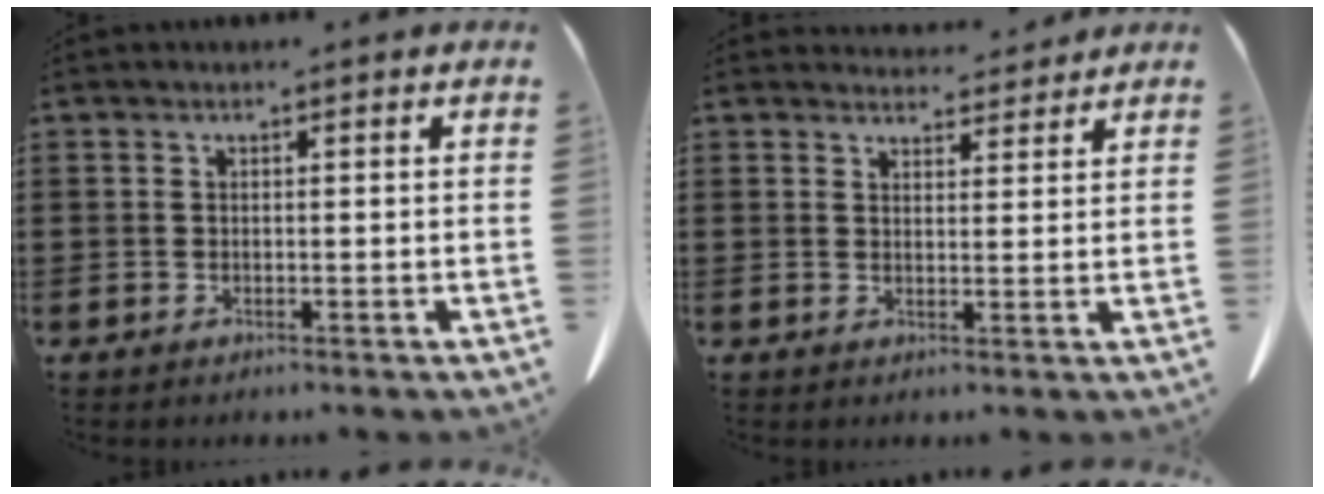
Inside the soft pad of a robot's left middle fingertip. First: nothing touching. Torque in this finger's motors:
{"motor_torque": [-0.18, 0.03, -0.24, -0.07]}